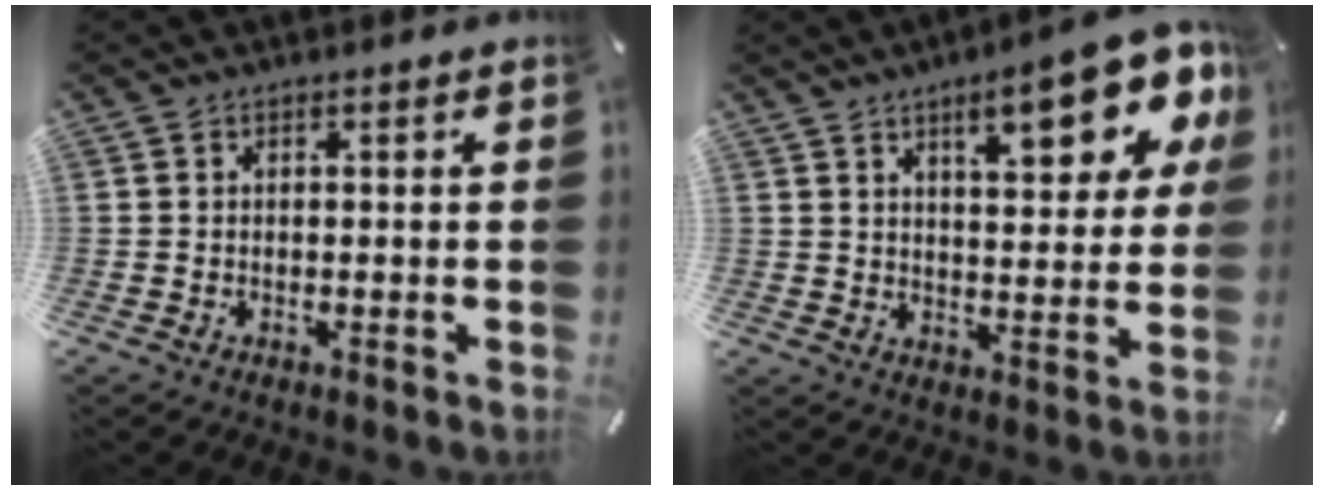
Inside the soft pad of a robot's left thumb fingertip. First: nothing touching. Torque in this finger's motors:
{"motor_torque": [2.51, 2.50, 1.39, -1.38, 0.17]}